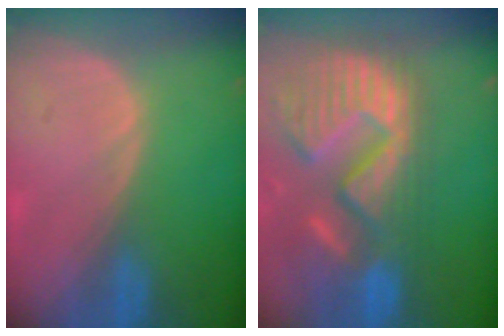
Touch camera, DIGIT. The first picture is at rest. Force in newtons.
{"total": 14.7, "press": 12.3, "slide": 8.2}